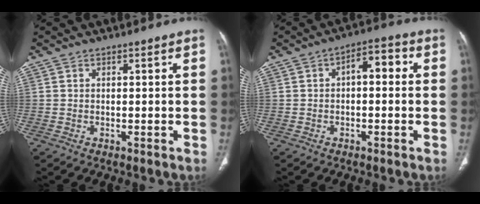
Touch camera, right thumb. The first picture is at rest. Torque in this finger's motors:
{"motor_torque": [0.56, 2.01, 0.91, -0.33, 0.00]}